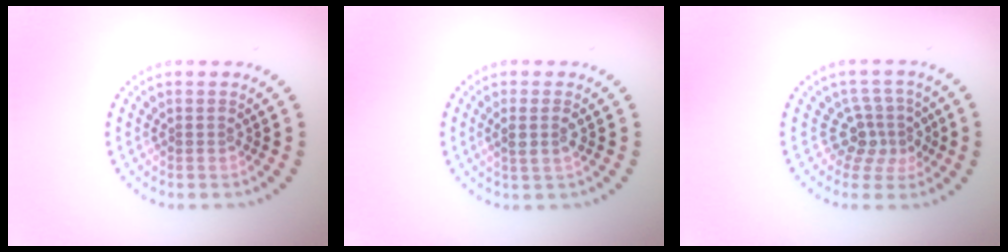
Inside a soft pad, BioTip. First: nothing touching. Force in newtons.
{"total": 1.8, "press": 1.5, "slide": 1.0}
{"total": 3.0, "press": 2.2, "slide": 2.0}